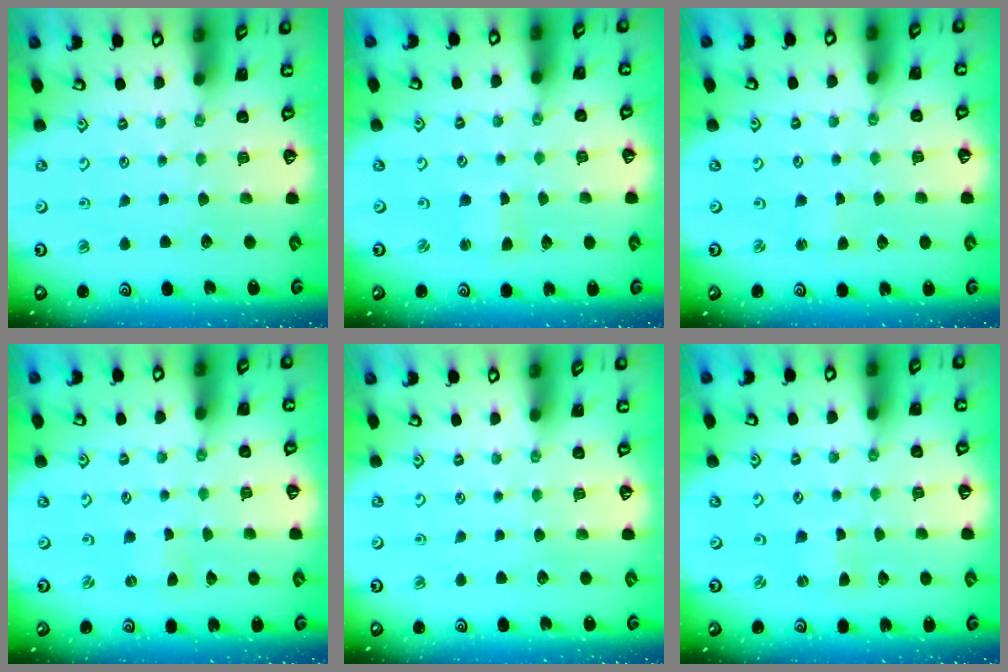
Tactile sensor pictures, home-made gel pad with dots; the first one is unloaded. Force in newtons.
{"total": 0.9, "press": 0.9, "slide": 0.1}
{"total": 0.8, "press": 0.8, "slide": 0.1}
{"total": 0.0}
{"total": 0.0}
{"total": 1.2, "press": 1.2, "slide": 0.4}